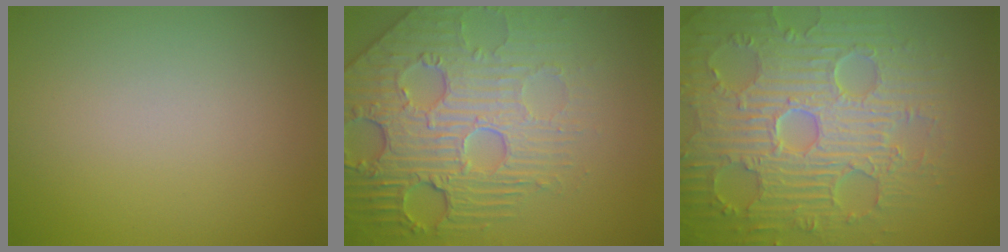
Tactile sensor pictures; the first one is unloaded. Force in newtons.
{"total": 8.1, "press": 6.1, "slide": 5.4}
{"total": 9.5, "press": 6.8, "slide": 6.6}